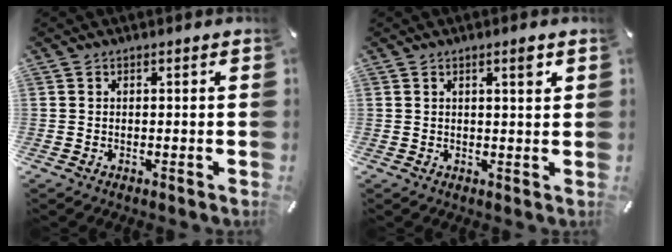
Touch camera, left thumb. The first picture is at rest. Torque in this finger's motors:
{"motor_torque": [0.24, 0.07, 0.23, -0.20, 0.00]}